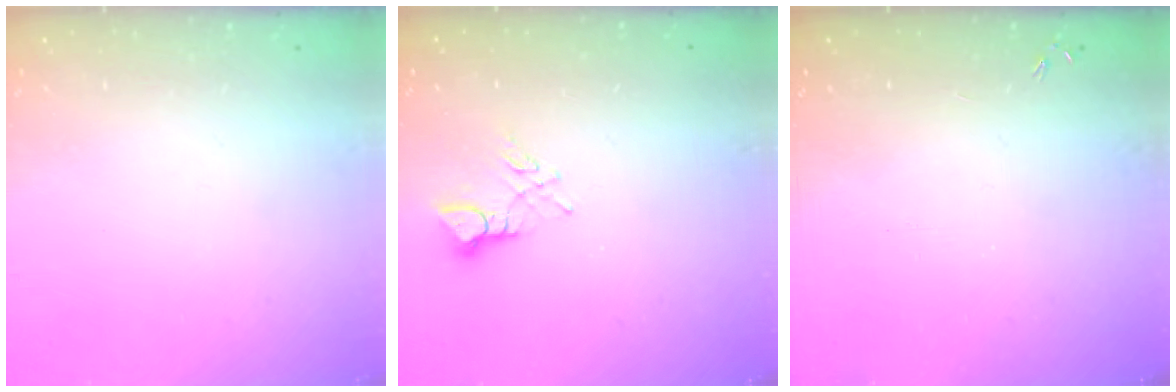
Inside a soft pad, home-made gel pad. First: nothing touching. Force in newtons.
{"total": 4.5, "press": 4.4, "slide": 0.5}
{"total": 0.0}